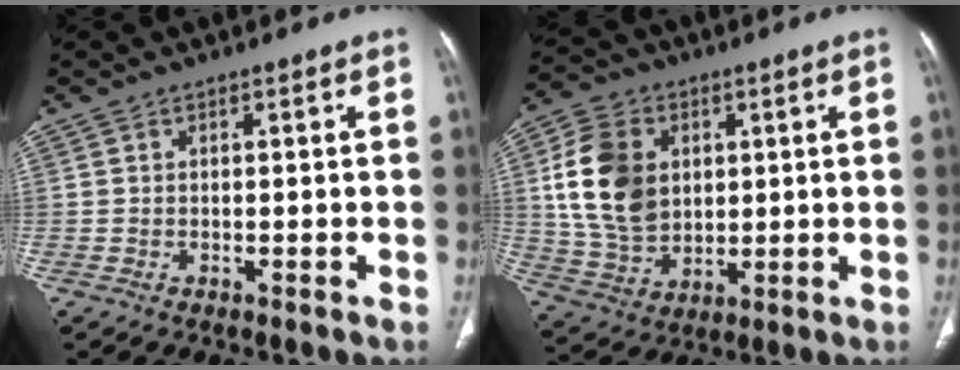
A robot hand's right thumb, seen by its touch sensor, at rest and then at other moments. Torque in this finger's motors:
{"motor_torque": [0.49, 2.36, 0.73, -0.63, 0.33]}